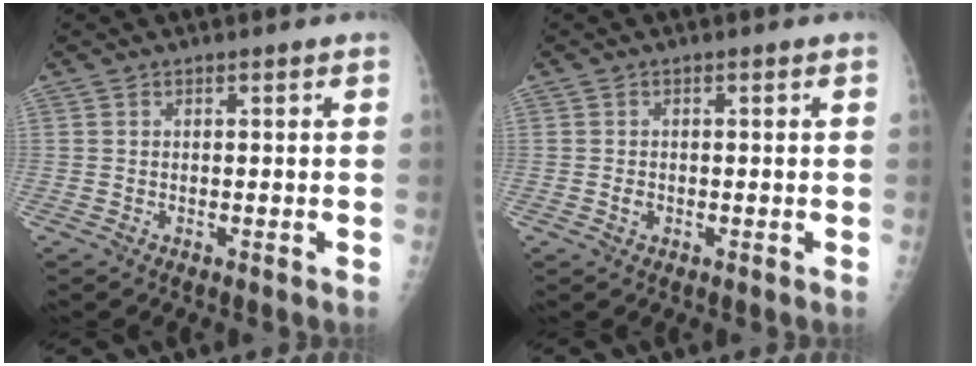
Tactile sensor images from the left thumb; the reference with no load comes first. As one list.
[{"total": 1.2, "force": [-0.3, 1.0, 0.7], "torque": [-0.007, 0.001, -0.006]}]